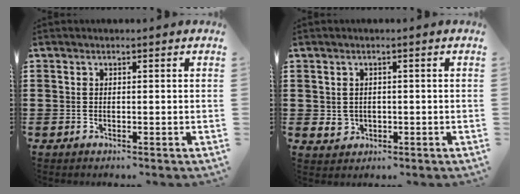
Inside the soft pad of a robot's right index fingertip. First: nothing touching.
{"total": 2.0, "force": [0.0, 1.9, 0.8], "torque": [-0.021, 0.007, -0.001]}